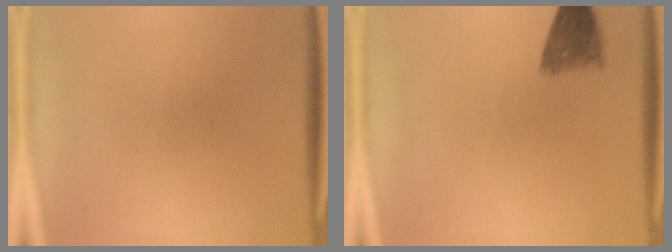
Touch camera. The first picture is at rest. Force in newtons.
{"total": 3.8}